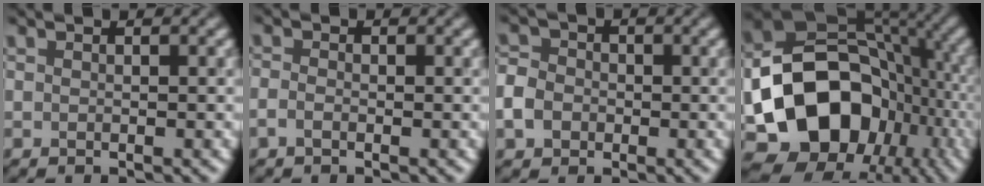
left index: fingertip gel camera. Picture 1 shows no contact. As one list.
[{"total": 1.1, "force": [-0.5, 0.7, 0.7], "torque": [-0.016, 0.000, -0.014]}, {"total": 3.4, "force": [-1.0, 2.9, 1.5], "torque": [-0.031, 0.000, -0.026]}, {"total": 17.0, "force": [-5.0, 12.9, 9.9], "torque": [-0.160, 0.008, -0.090]}]